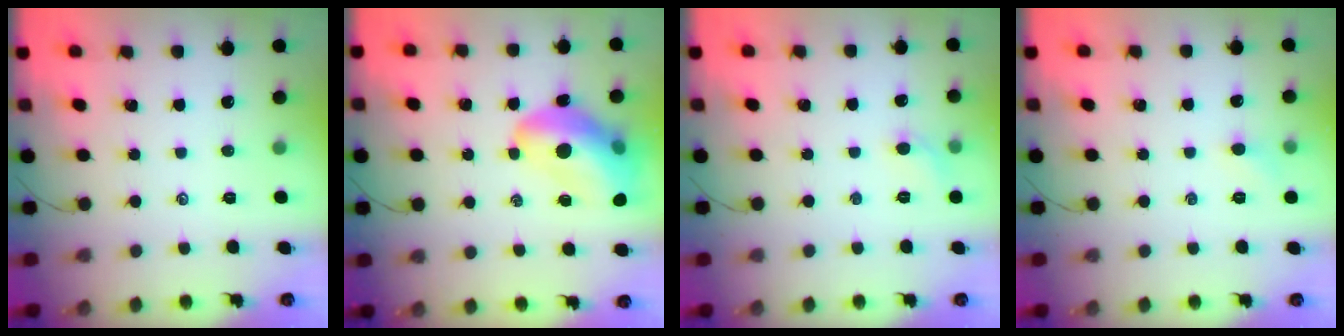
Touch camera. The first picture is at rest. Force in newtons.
{"total": 16.3, "press": 15.5, "slide": 4.8}
{"total": 5.4, "press": 5.1, "slide": 1.7}
{"total": 4.1, "press": 3.9, "slide": 1.2}